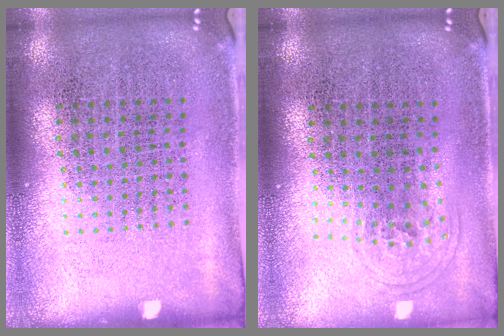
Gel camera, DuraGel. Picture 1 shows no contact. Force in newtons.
{"total": 0.8, "press": 0.5, "slide": 0.7}